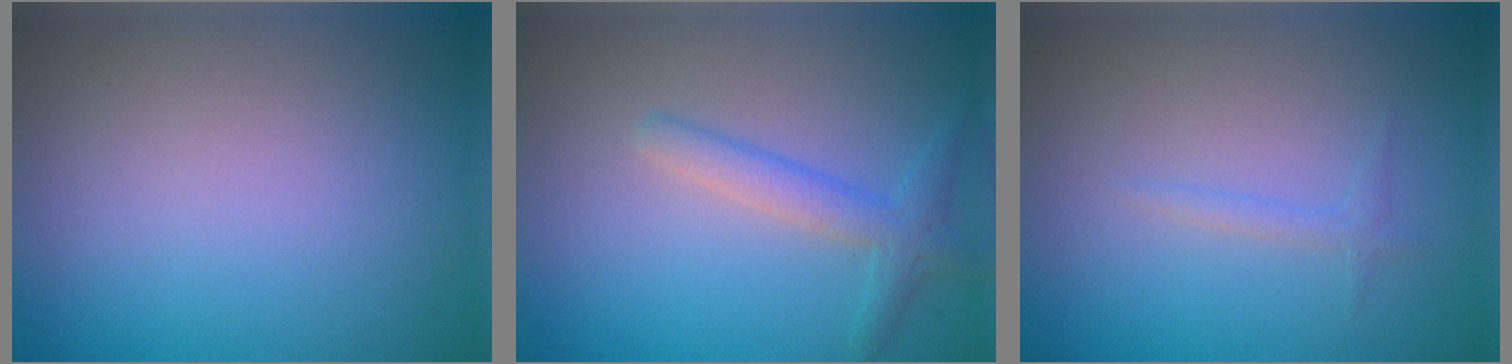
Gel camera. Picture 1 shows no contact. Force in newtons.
{"total": 2.5, "press": 2.5, "slide": 0.1}
{"total": 0.8, "press": 0.8, "slide": 0.1}